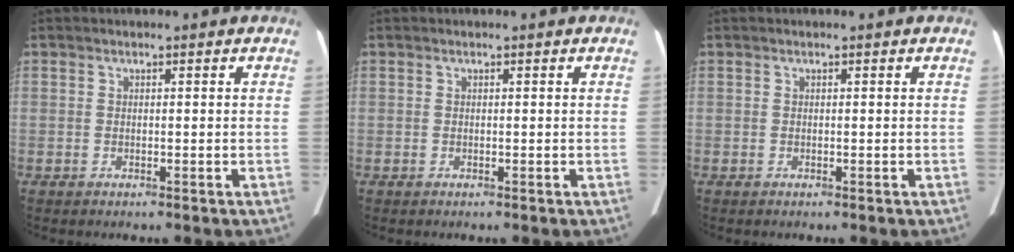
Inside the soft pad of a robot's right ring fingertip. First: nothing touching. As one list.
[{"total": 0.0}, {"total": 0.0}]